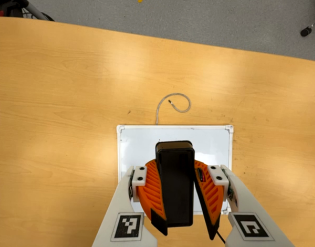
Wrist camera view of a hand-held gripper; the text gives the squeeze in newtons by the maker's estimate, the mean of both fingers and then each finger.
{"total": 11.3, "left": 10.7, "right": 11.9}